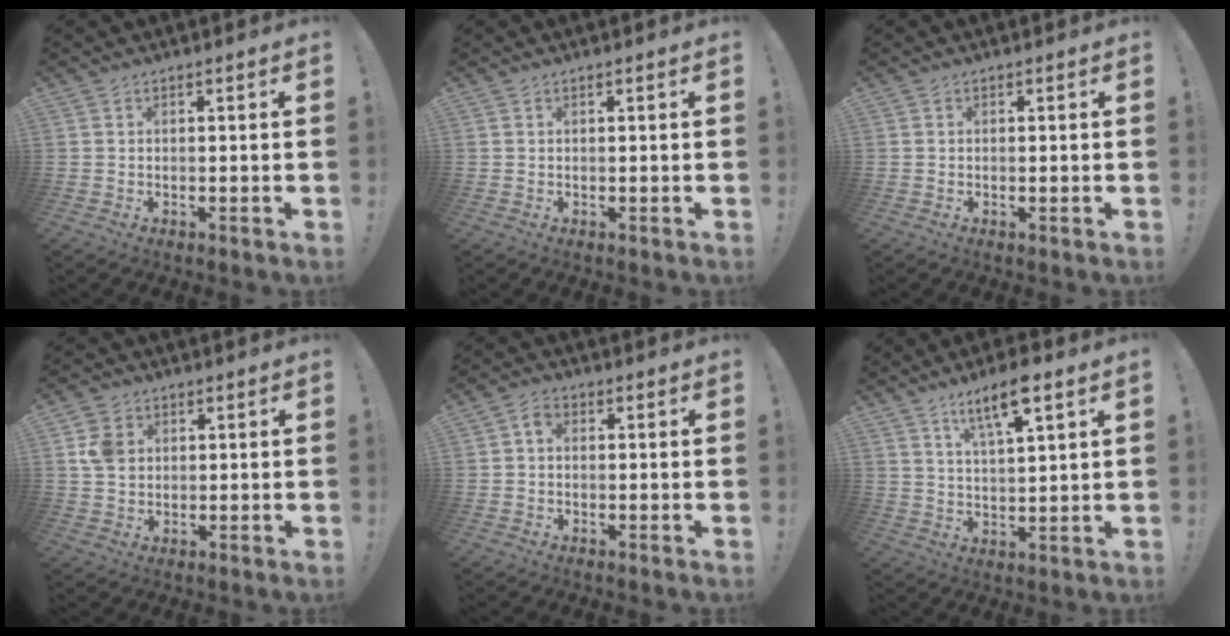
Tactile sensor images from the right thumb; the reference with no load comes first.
{"total": 0.0}
{"total": 0.5, "force": [0.0, 0.4, -0.3], "torque": [0.005, 0.001, 0.001]}
{"total": 5.9, "force": [1.6, 4.8, 2.9], "torque": [-0.038, 0.005, 0.031]}
{"total": 3.0, "force": [-0.1, 2.1, 2.1], "torque": [-0.036, 0.006, -0.001]}
{"total": 9.7, "force": [6.1, 1.9, 7.3], "torque": [-0.126, -0.021, 0.100]}